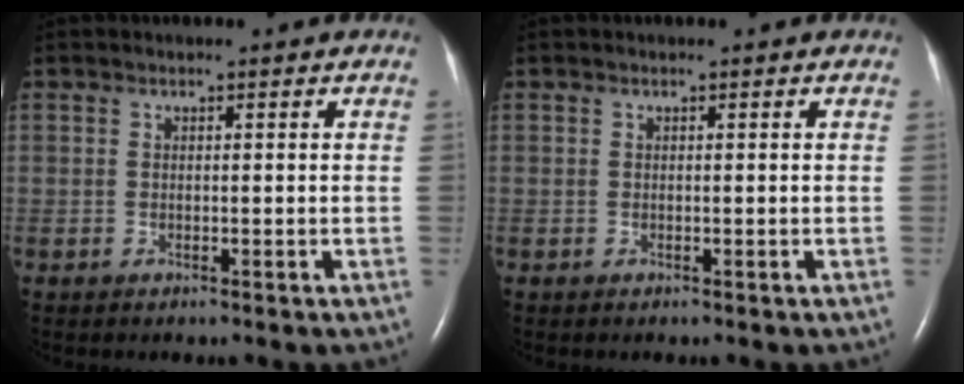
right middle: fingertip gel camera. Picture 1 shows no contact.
{"total": 0.0}